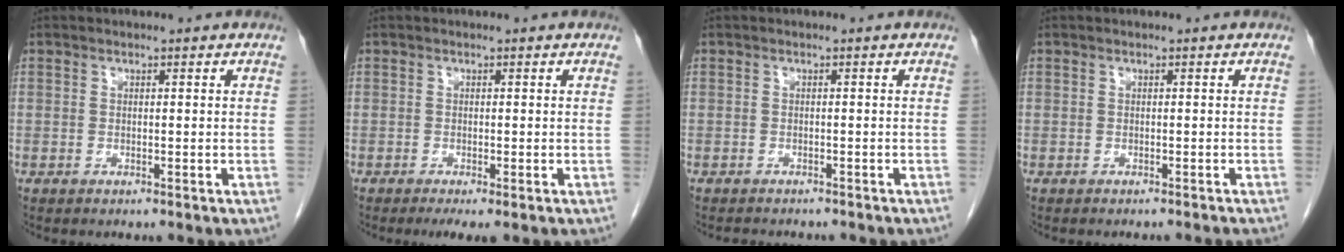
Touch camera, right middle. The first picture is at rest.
{"total": 2.9, "force": [-1.8, 0.5, 2.1], "torque": [-0.032, -0.011, -0.027]}
{"total": 4.7, "force": [-4.1, 1.2, 1.7], "torque": [-0.026, -0.005, -0.050]}
{"total": 3.6, "force": [-3.4, -0.4, 1.0], "torque": [-0.012, -0.012, -0.039]}